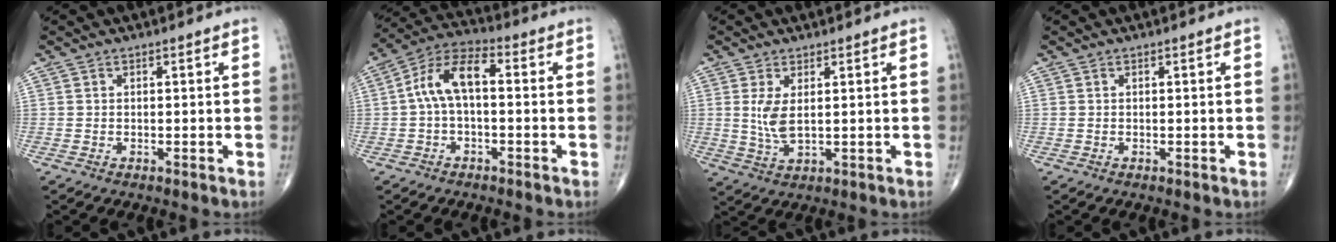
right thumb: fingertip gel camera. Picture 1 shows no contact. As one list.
[{"total": 9.1, "force": [0.1, 4.5, 7.9], "torque": [-0.152, 0.037, -0.008]}, {"total": 4.8, "force": [0.9, 1.9, 4.3], "torque": [-0.092, -0.013, 0.025]}, {"total": 0.0}]